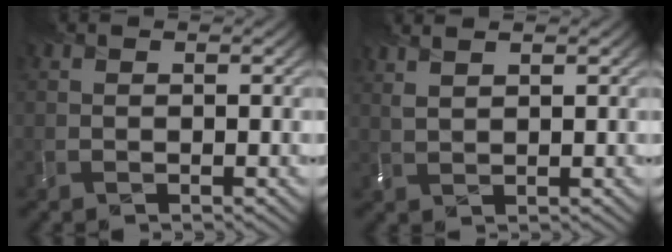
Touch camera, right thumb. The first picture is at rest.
{"total": 2.9, "force": [2.2, 0.9, 1.7], "torque": [-0.035, 0.006, 0.033]}